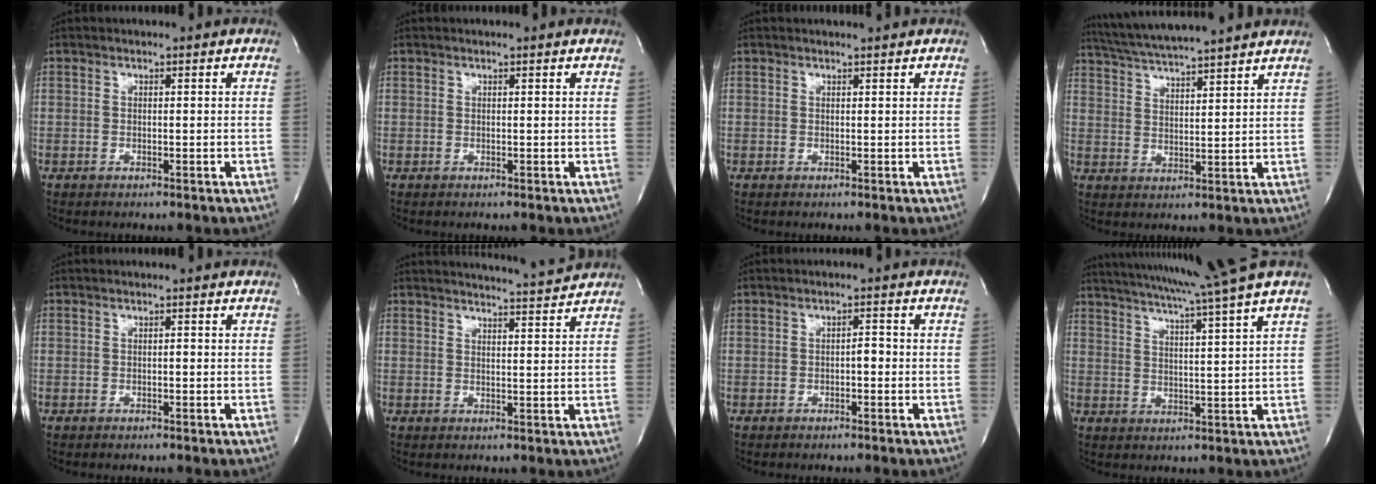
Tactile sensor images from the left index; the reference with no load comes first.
{"total": 1.3, "force": [1.3, -0.1, 0.5], "torque": [-0.015, 0.008, 0.014]}
{"total": 1.4, "force": [1.4, -0.3, 0.2], "torque": [-0.008, 0.000, 0.019]}
{"total": 15.4, "force": [13.8, -0.3, 6.8], "torque": [-0.127, 0.028, 0.205]}
{"total": 0.0}
{"total": 6.7, "force": [6.5, -1.2, 0.9], "torque": [-0.022, -0.009, 0.084]}
{"total": 1.3, "force": [-0.4, 0.5, 1.2], "torque": [-0.013, 0.005, -0.008]}
{"total": 15.2, "force": [12.5, -2.8, 8.2], "torque": [-0.140, -0.023, 0.171]}